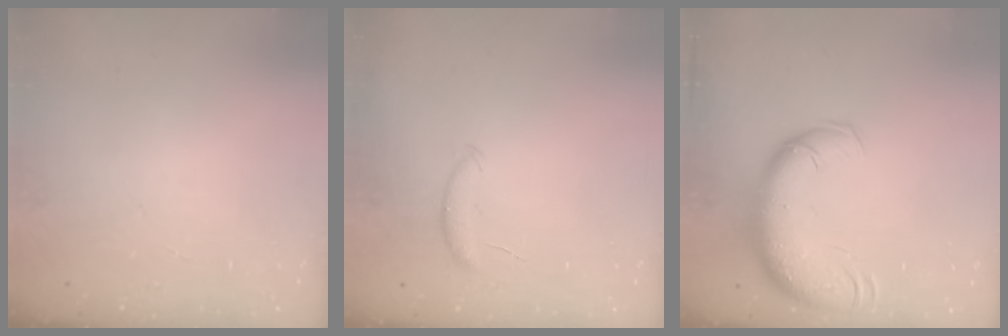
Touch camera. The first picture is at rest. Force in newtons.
{"total": 6.1, "press": 6.1, "slide": 0.6}
{"total": 14.3, "press": 13.9, "slide": 3.3}